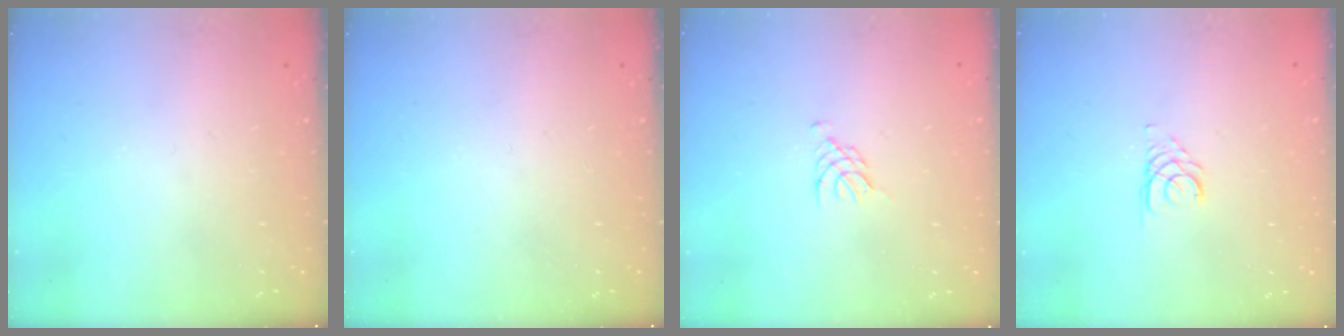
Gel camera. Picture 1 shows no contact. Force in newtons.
{"total": 0.0}
{"total": 2.8, "press": 2.8, "slide": 0.5}
{"total": 2.8, "press": 2.8, "slide": 0.3}